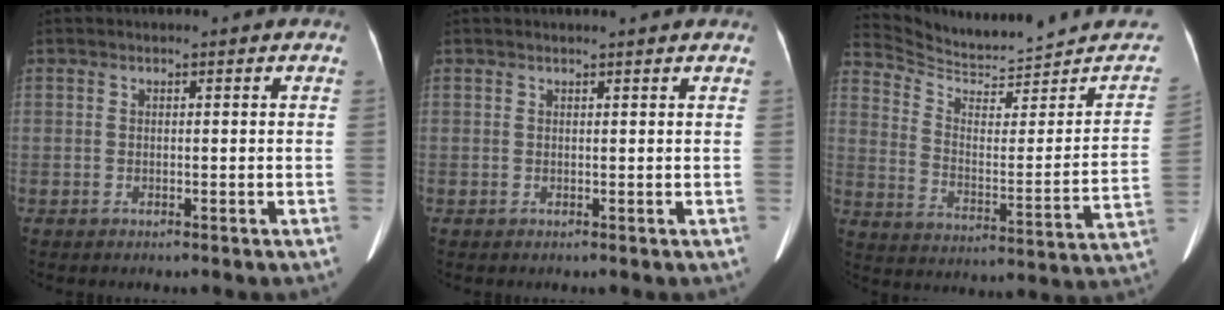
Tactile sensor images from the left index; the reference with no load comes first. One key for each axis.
{"total": 2.1, "fx": 2.0, "fy": 0.1, "fz": 0.6, "tx": -0.012, "ty": 0.017, "tz": 0.023}
{"total": 18.4, "fx": 17.9, "fy": 2.8, "fz": 3.2, "tx": -0.044, "ty": -0.055, "tz": 0.254}